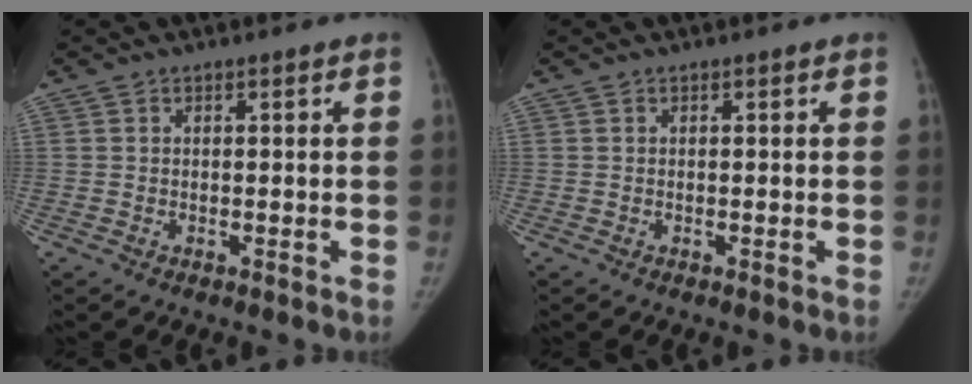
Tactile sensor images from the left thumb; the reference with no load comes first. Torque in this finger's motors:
{"motor_torque": [0.07, -0.02, 0.26, -0.26, 0.02]}